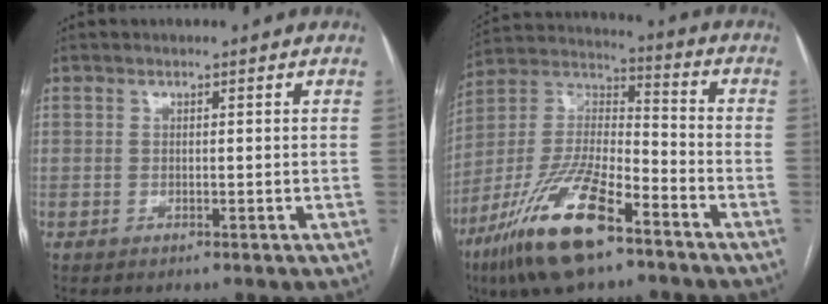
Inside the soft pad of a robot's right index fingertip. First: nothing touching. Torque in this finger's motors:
{"motor_torque": [0.05, -0.16, -0.07, -0.08]}